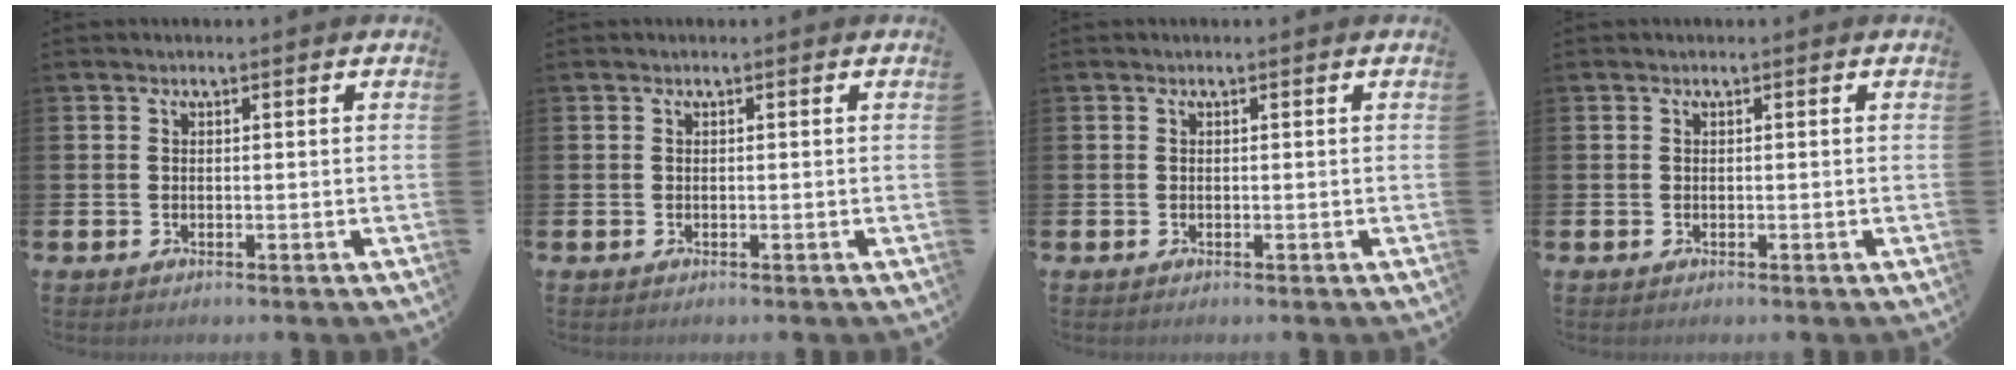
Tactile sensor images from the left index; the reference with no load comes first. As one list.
[{"total": 0.0}, {"total": 0.0}, {"total": 0.0}]